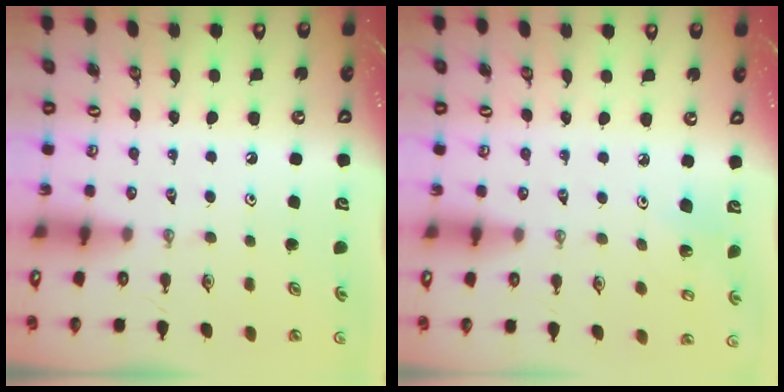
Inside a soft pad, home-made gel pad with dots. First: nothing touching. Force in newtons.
{"total": 4.1, "press": 4.0, "slide": 1.1}